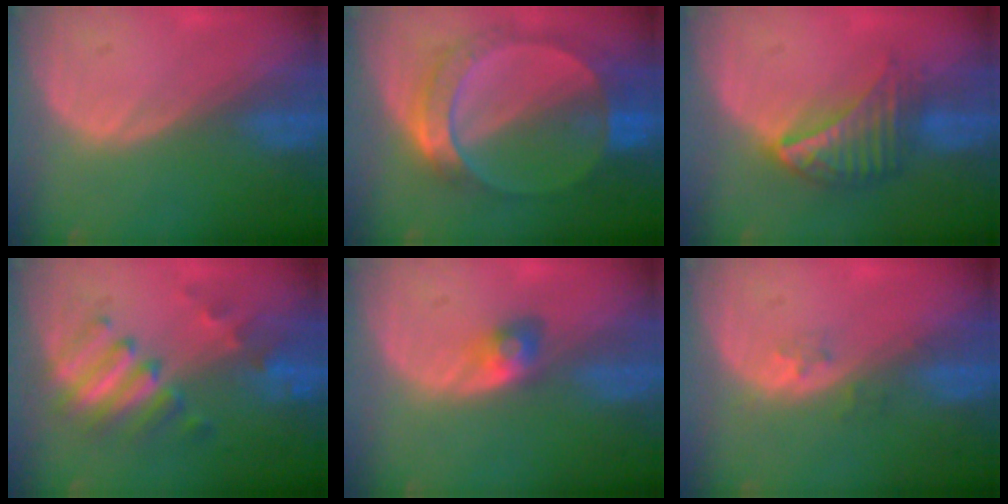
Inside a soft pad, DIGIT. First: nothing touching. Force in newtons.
{"total": 8.5, "press": 7.7, "slide": 3.5}
{"total": 6.8, "press": 6.1, "slide": 3.0}
{"total": 6.5, "press": 6.5, "slide": 0.8}
{"total": 2.8, "press": 2.5, "slide": 1.2}
{"total": 1.9, "press": 1.4, "slide": 1.2}